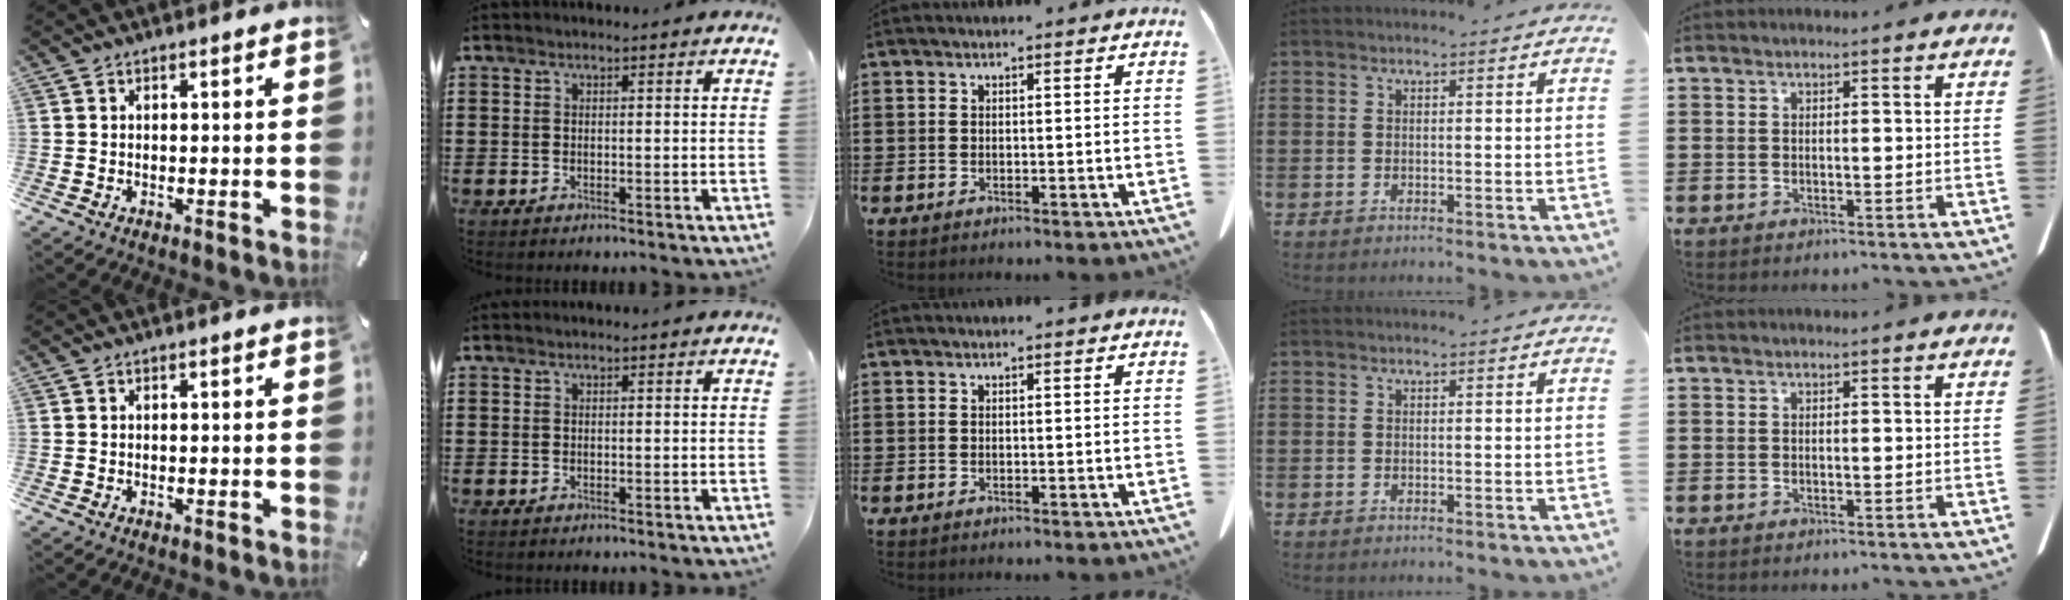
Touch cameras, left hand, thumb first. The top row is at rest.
{}